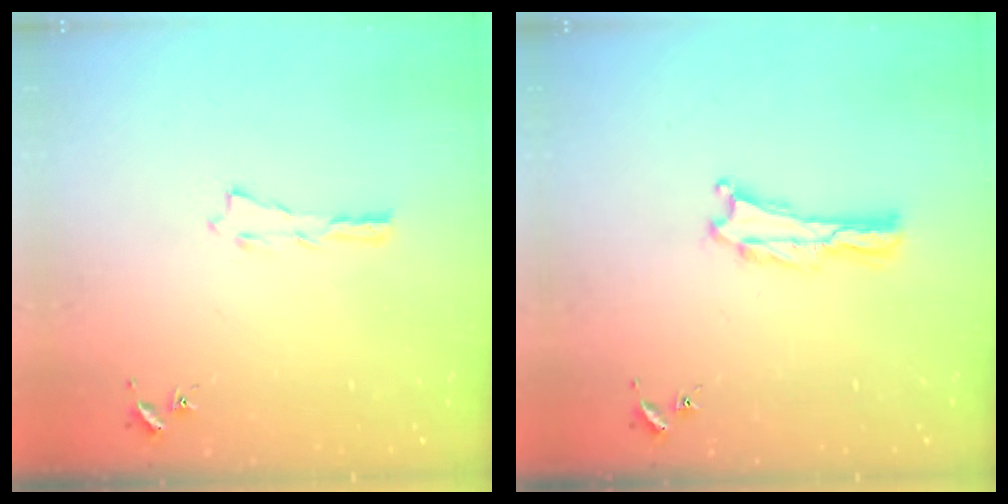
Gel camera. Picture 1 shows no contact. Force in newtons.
{"total": 0.0}